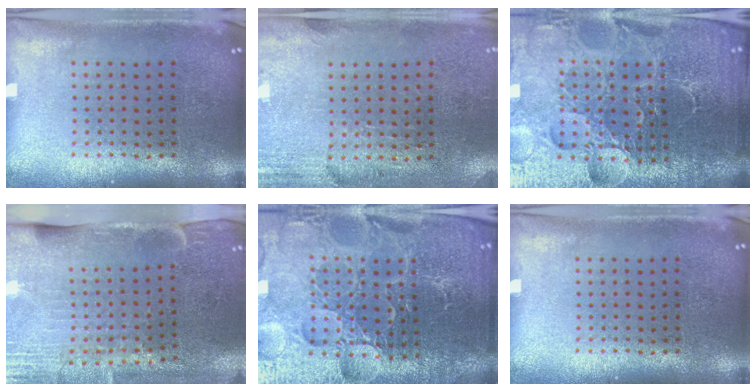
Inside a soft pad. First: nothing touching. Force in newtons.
{"total": 2.8, "press": 2.4, "slide": 1.4}
{"total": 6.4, "press": 5.8, "slide": 2.8}
{"total": 4.5, "press": 3.7, "slide": 2.5}
{"total": 5.3, "press": 5.0, "slide": 1.7}
{"total": 0.0}